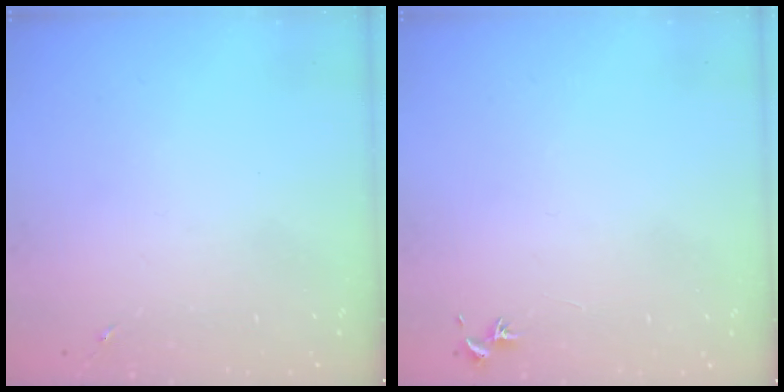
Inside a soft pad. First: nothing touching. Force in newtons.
{"total": 0.8, "press": 0.7, "slide": 0.3}